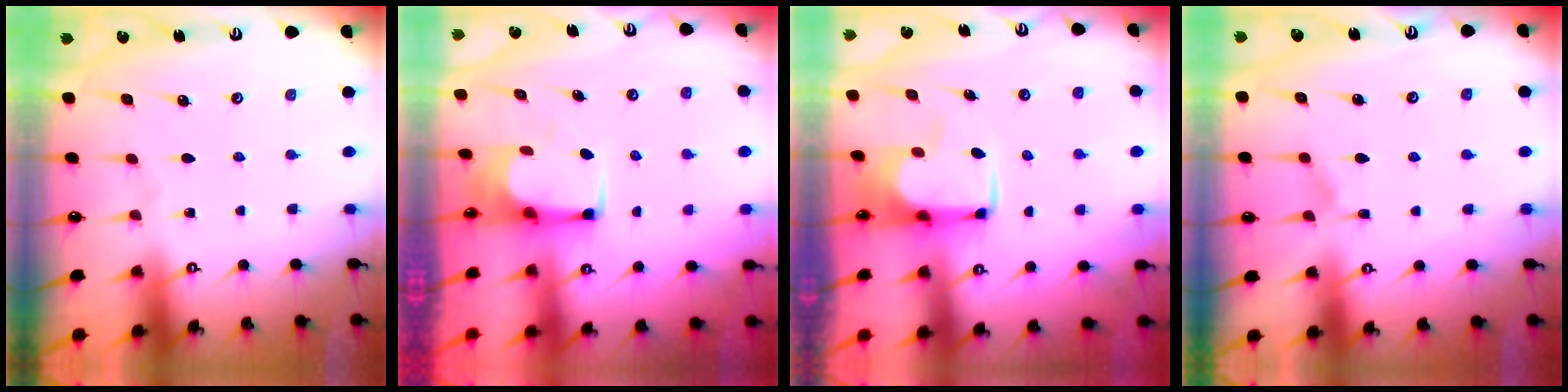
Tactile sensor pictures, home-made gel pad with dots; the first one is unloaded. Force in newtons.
{"total": 2.2, "press": 2.2, "slide": 0.1}
{"total": 2.2, "press": 2.2, "slide": 0.5}
{"total": 4.3, "press": 4.3, "slide": 0.5}